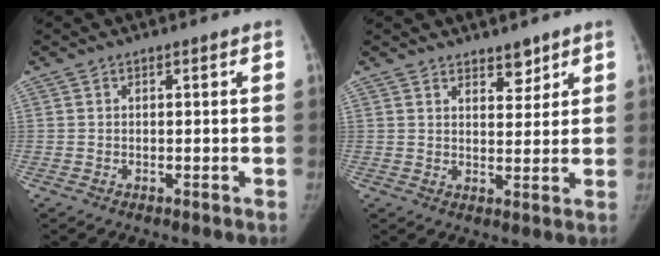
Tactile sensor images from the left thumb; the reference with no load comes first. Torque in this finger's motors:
{"motor_torque": [-0.22, -0.11, 0.08, 0.28, -0.03]}